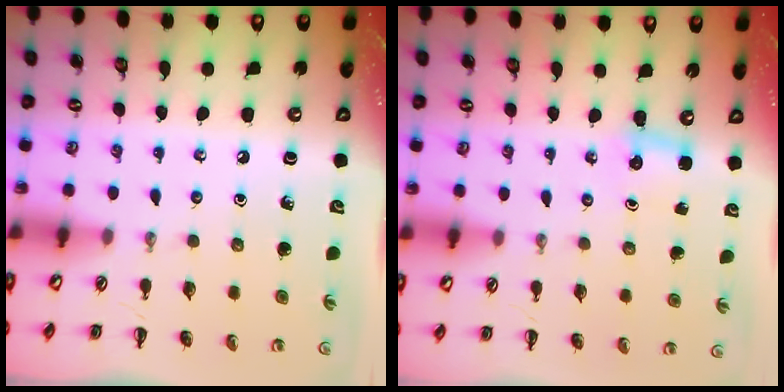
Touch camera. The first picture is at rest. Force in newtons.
{"total": 2.8, "press": 2.6, "slide": 0.9}